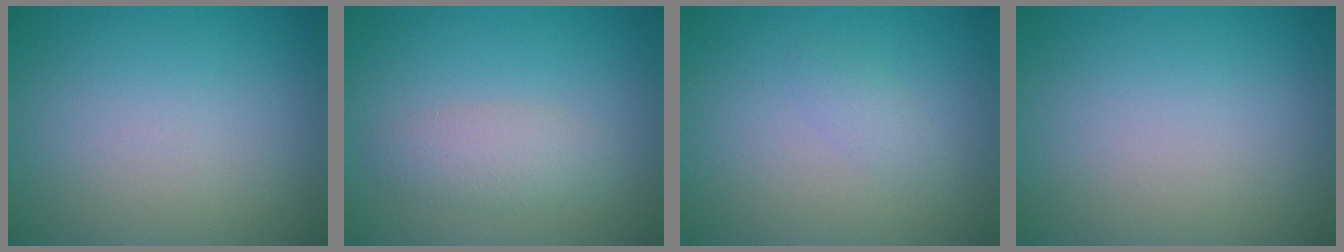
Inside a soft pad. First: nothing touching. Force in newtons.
{"total": 2.3, "press": 2.3, "slide": 0.2}
{"total": 1.0, "press": 1.0, "slide": 0.0}
{"total": 0.0}